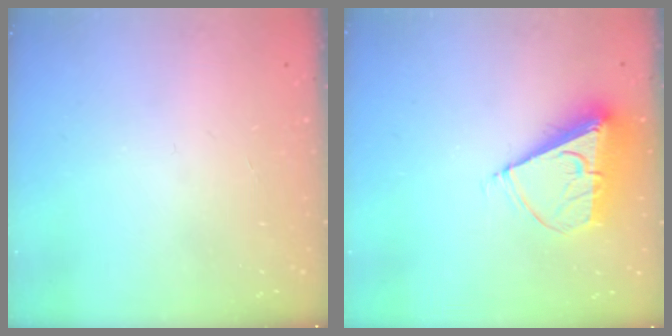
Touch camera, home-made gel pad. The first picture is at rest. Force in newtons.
{"total": 10.3, "press": 10.3, "slide": 1.0}